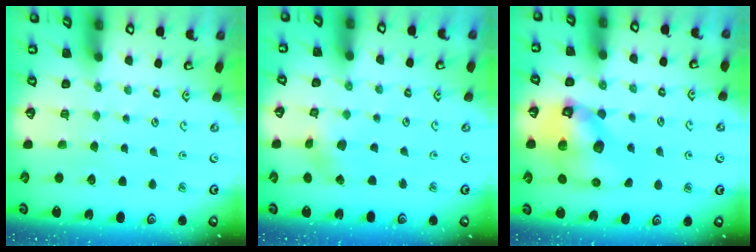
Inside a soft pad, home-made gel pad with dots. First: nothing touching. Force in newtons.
{"total": 2.2, "press": 2.2, "slide": 0.4}
{"total": 15.2, "press": 15.1, "slide": 2.1}